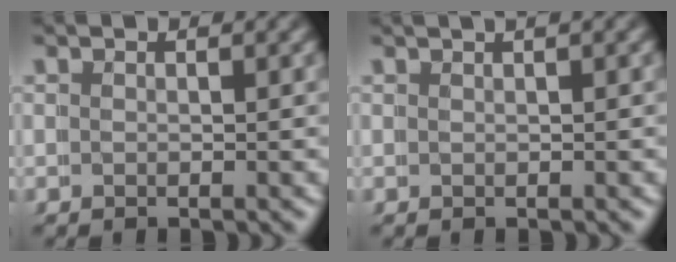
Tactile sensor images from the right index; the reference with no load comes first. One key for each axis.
{"total": 0.8, "fx": 0.4, "fy": 0.0, "fz": 0.7, "tx": -0.004, "ty": 0.007, "tz": 0.005}